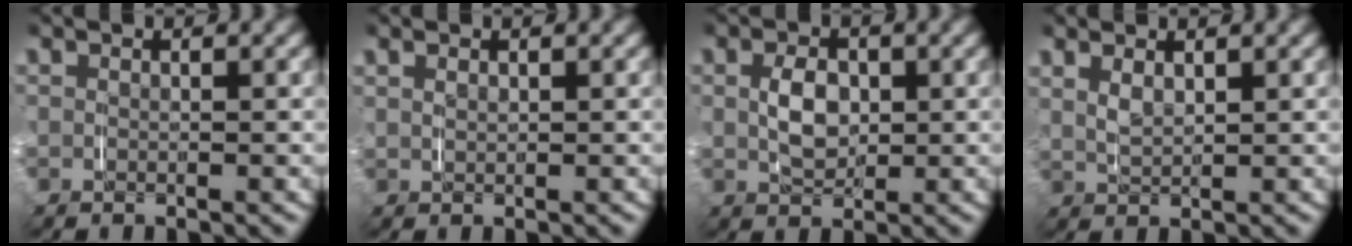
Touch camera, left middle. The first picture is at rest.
{"total": 0.8, "force": [0.5, 0.4, 0.4], "torque": [-0.011, -0.002, 0.014]}
{"total": 3.0, "force": [0.1, 2.1, 2.2], "torque": [-0.046, -0.009, 0.008]}
{"total": 2.0, "force": [0.9, 1.2, 1.4], "torque": [-0.038, -0.006, 0.023]}